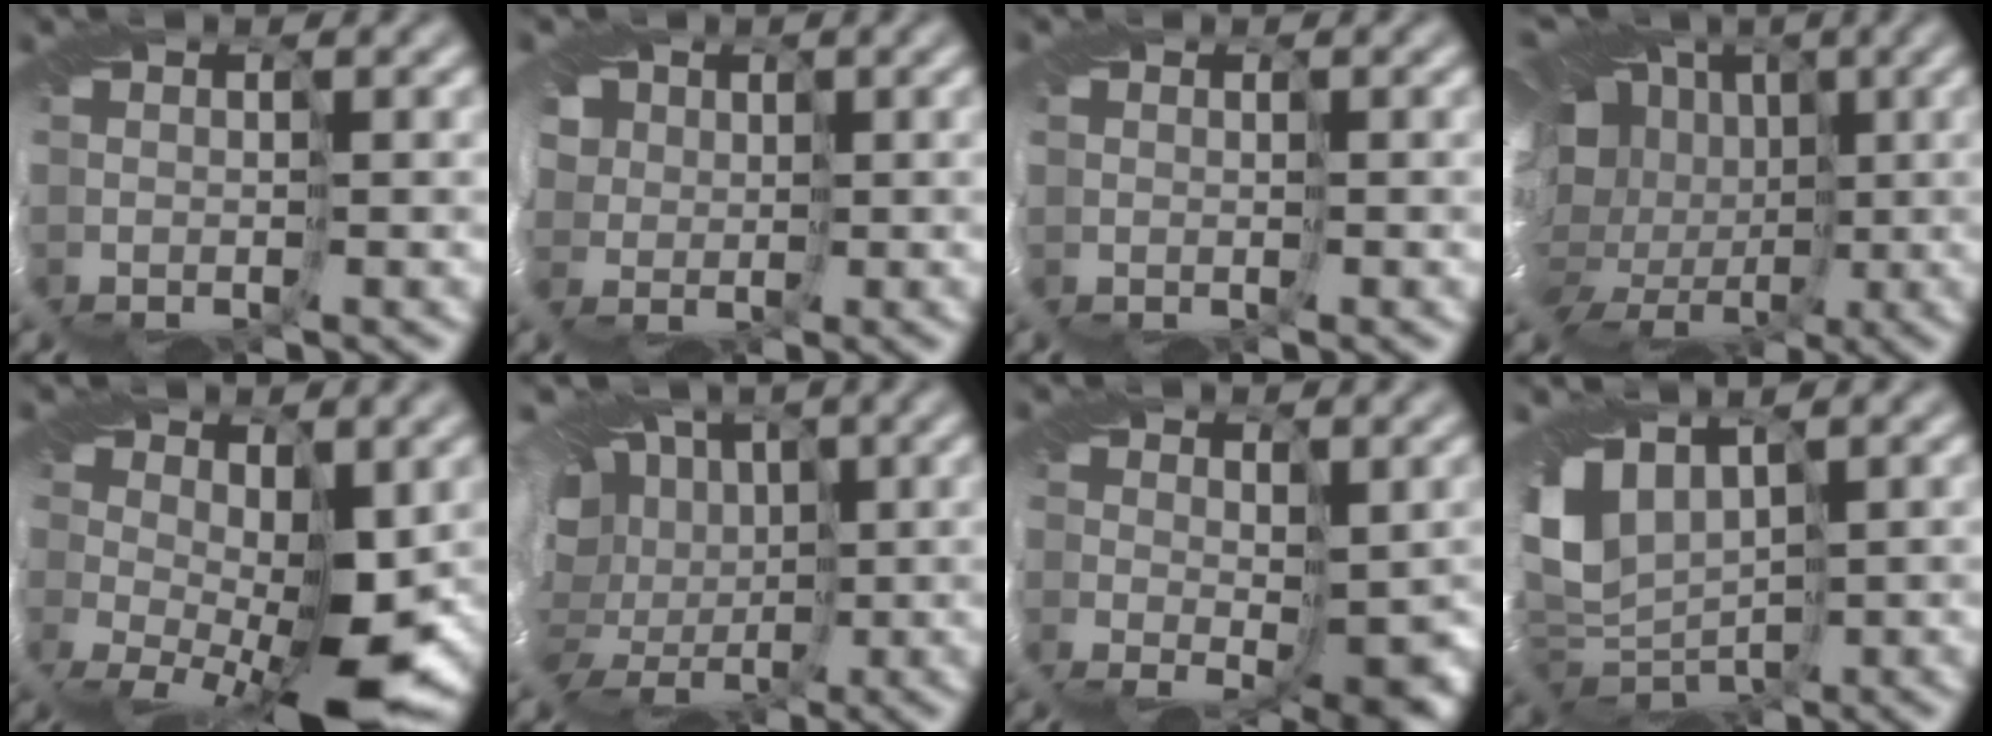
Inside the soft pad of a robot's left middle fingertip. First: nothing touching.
{"total": 6.9, "force": [3.0, 5.4, 3.1], "torque": [-0.062, 0.021, 0.034]}
{"total": 1.7, "force": [0.2, 1.6, 0.5], "torque": [-0.004, 0.000, 0.006]}
{"total": 18.2, "force": [-1.4, 14.6, 10.8], "torque": [-0.195, 0.002, -0.052]}
{"total": 7.5, "force": [-1.2, 3.5, 6.5], "torque": [-0.120, -0.028, -0.016]}
{"total": 16.2, "force": [1.0, 12.9, 9.7], "torque": [-0.182, 0.003, -0.004]}
{"total": 7.3, "force": [-0.6, 4.3, 5.8], "torque": [-0.097, -0.023, 0.003]}
{"total": 7.8, "force": [1.7, 5.6, 5.2], "torque": [-0.111, -0.018, 0.054]}